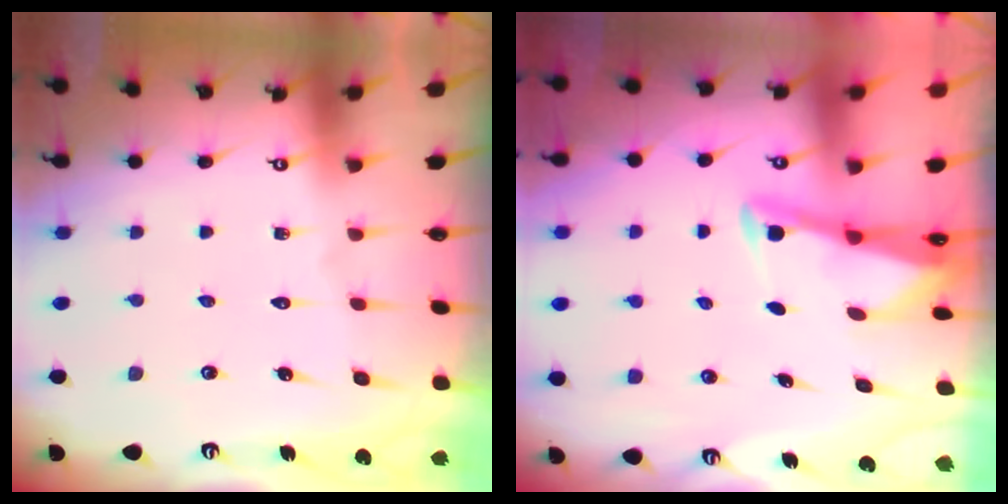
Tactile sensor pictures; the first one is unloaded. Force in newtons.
{"total": 2.9, "press": 2.9, "slide": 0.3}